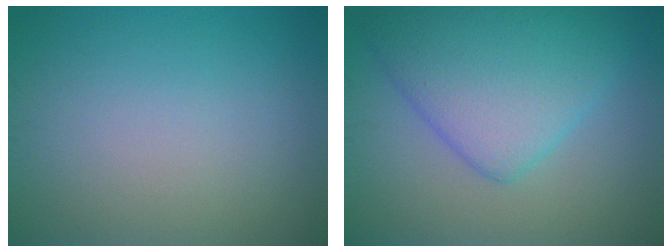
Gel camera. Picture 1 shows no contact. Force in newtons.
{"total": 7.3, "press": 7.3, "slide": 0.2}